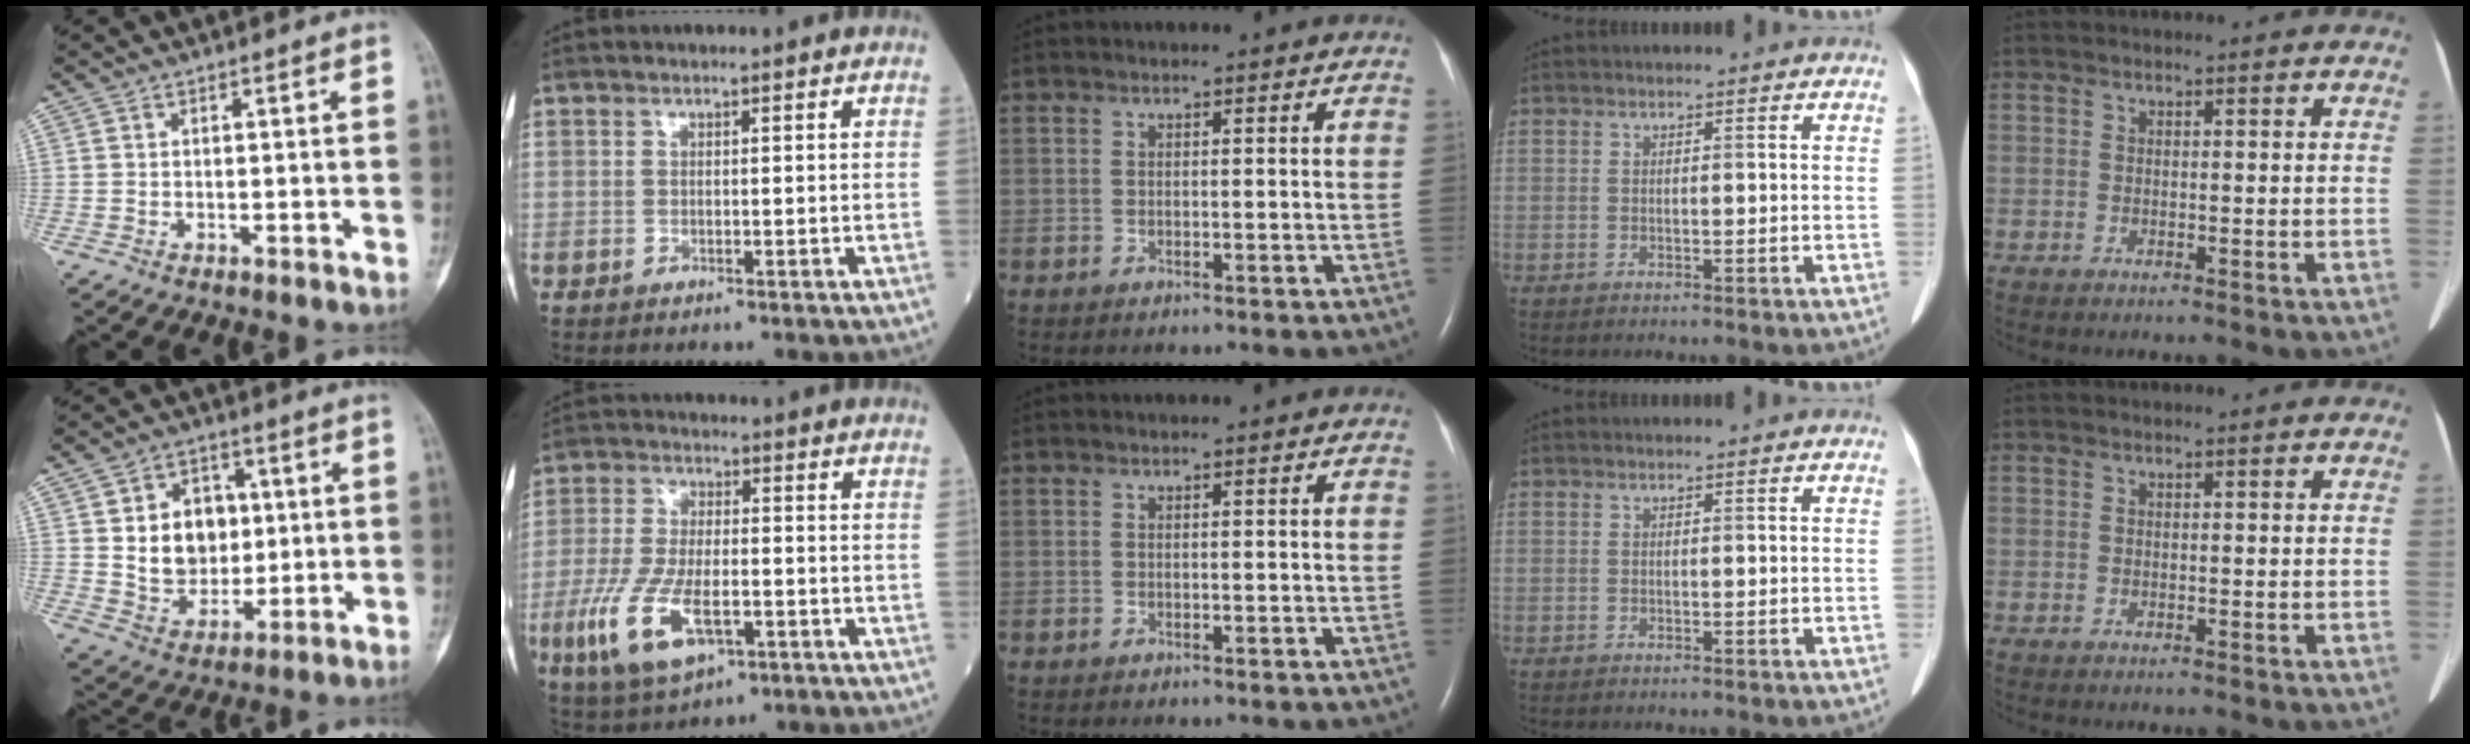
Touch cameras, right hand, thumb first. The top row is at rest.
{"thumb": {"total": 11.8, "force": [1.8, 9.3, 7.0], "torque": [-0.064, -0.007, 0.041]}, "index": {"total": 12.4, "force": [-4.6, 4.9, 10.5], "torque": [-0.223, -0.012, -0.079]}}